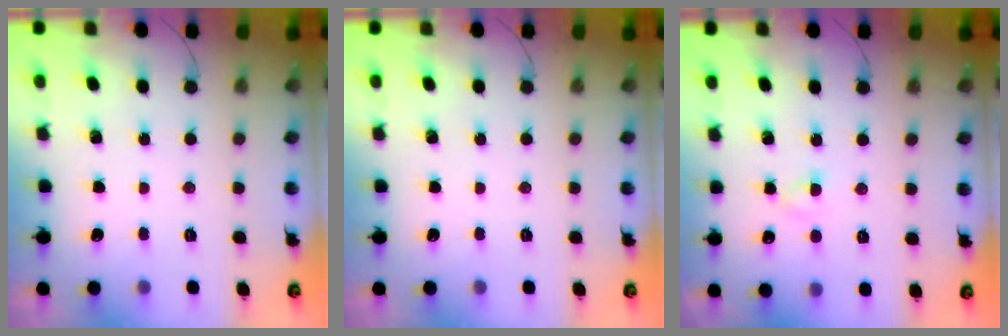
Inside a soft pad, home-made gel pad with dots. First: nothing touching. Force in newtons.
{"total": 0.0}
{"total": 1.3, "press": 1.1, "slide": 0.7}